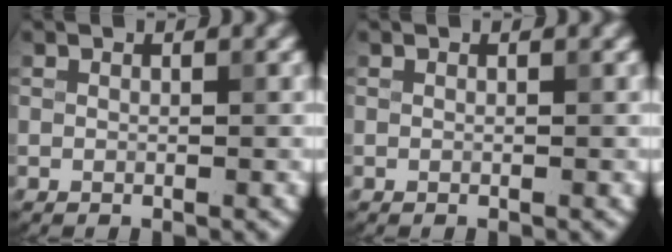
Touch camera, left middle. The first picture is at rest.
{"total": 0.0}